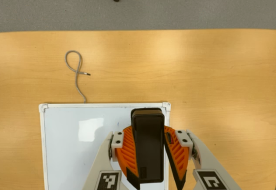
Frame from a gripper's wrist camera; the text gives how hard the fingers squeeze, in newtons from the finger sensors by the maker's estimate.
{"total": 10.8, "left": 10.1, "right": 11.6}